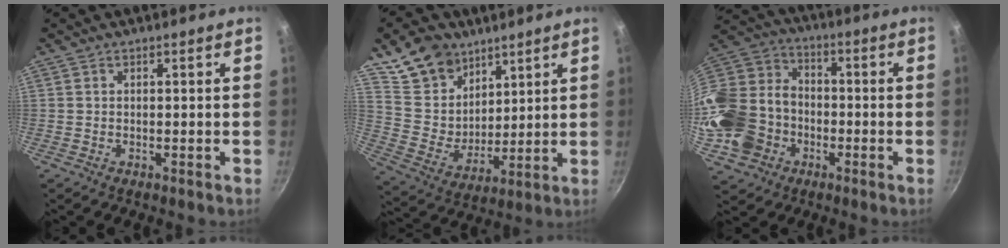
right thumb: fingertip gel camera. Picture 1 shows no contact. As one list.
[{"total": 15.1, "force": [9.8, 10.2, 5.3], "torque": [-0.060, -0.057, 0.190]}, {"total": 21.6, "force": [-6.0, 17.6, 11.0], "torque": [-0.243, 0.057, -0.109]}]